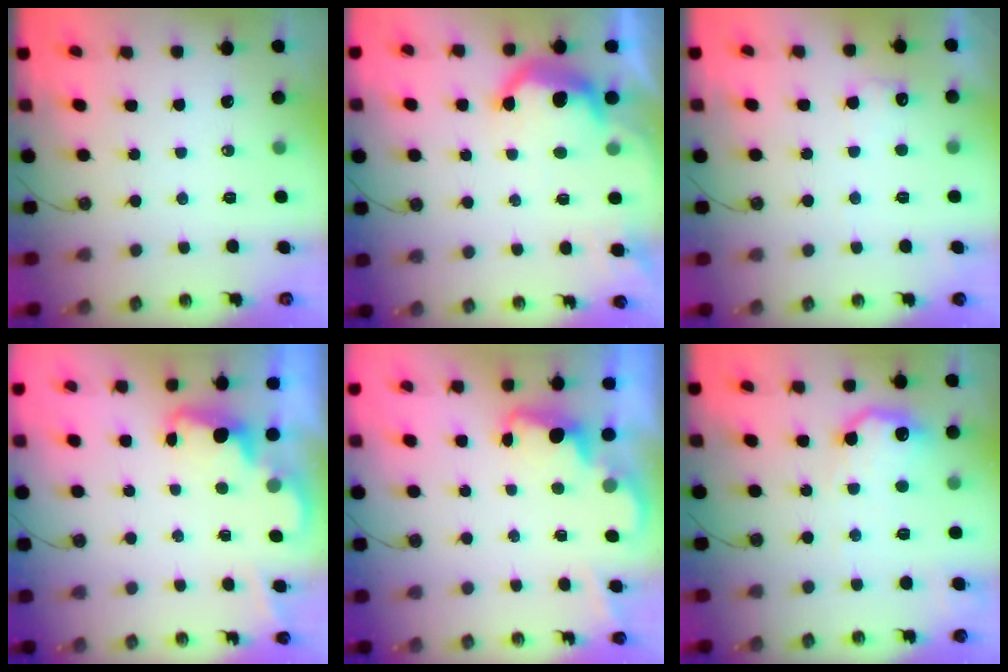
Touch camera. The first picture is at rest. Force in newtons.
{"total": 10.7, "press": 10.7, "slide": 0.5}
{"total": 6.5, "press": 6.4, "slide": 1.4}
{"total": 2.4, "press": 2.3, "slide": 0.6}
{"total": 2.0, "press": 1.9, "slide": 0.5}
{"total": 12.3, "press": 12.2, "slide": 0.6}